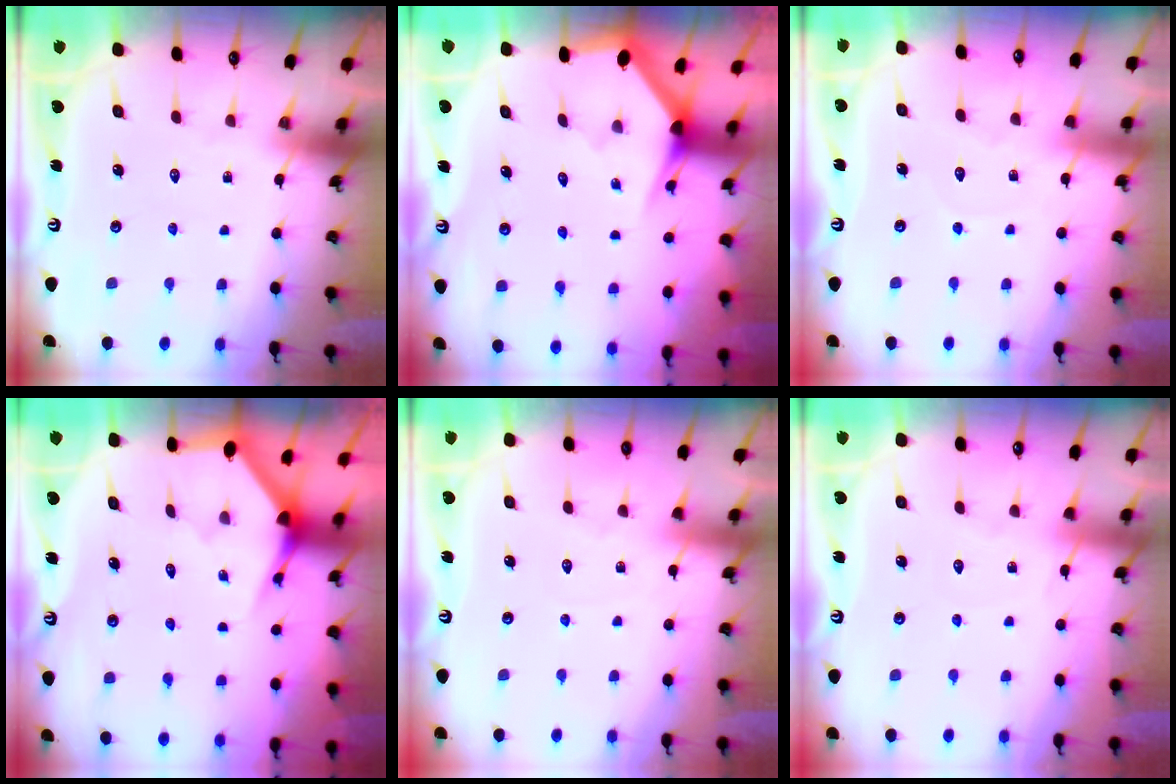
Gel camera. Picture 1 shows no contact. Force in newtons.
{"total": 3.1, "press": 3.1, "slide": 0.2}
{"total": 2.8, "press": 2.8, "slide": 0.3}
{"total": 3.6, "press": 3.6, "slide": 0.2}
{"total": 3.1, "press": 3.1, "slide": 0.4}
{"total": 2.7, "press": 2.6, "slide": 0.4}